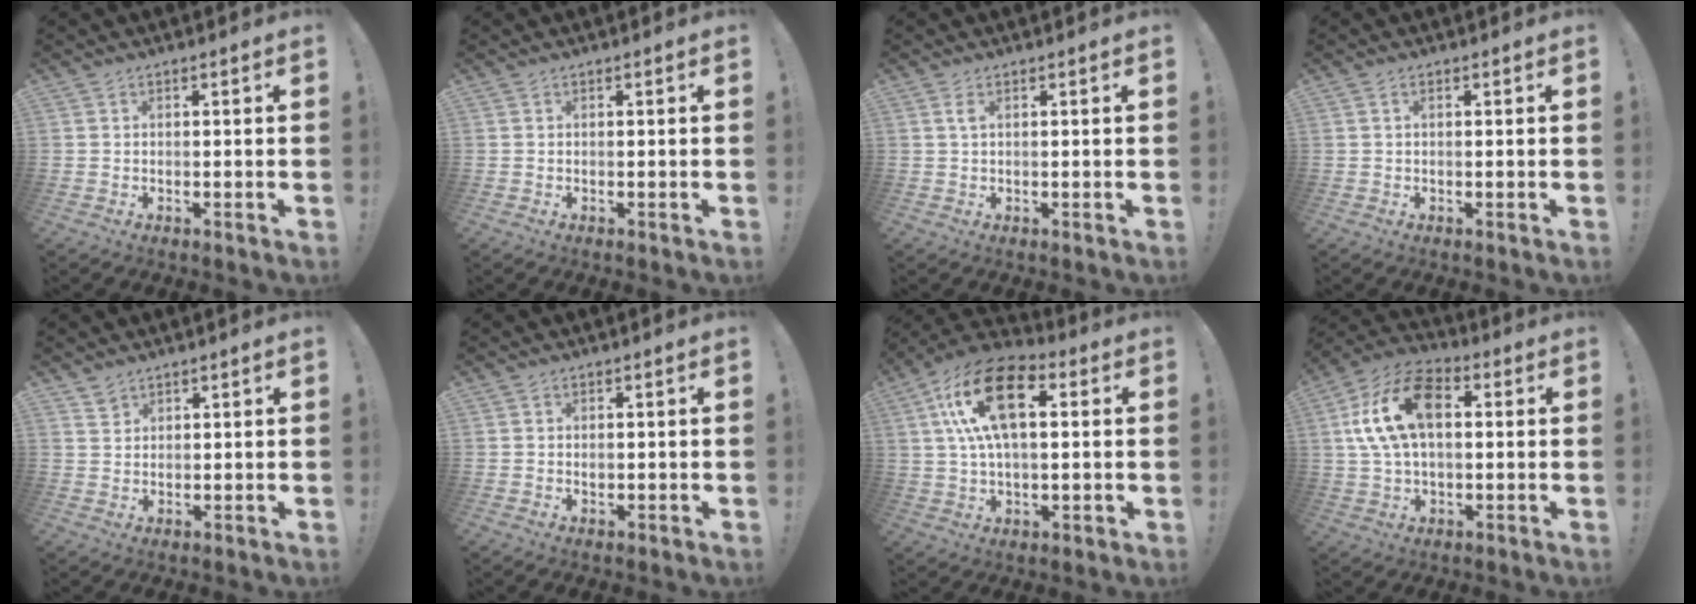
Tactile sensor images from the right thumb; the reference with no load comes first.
{"total": 0.0}
{"total": 1.7, "force": [0.6, 0.6, 1.4], "torque": [-0.024, 0.000, 0.009]}
{"total": 0.9, "force": [0.2, 0.4, 0.7], "torque": [-0.015, 0.002, 0.004]}
{"total": 2.8, "force": [2.2, 1.7, 0.4], "torque": [0.010, -0.018, 0.039]}
{"total": 0.8, "force": [-0.3, 0.7, 0.3], "torque": [-0.002, 0.001, -0.006]}
{"total": 19.8, "force": [4.9, 11.1, 15.6], "torque": [-0.268, 0.007, 0.084]}
{"total": 17.8, "force": [4.0, 10.9, 13.5], "torque": [-0.253, 0.005, 0.066]}